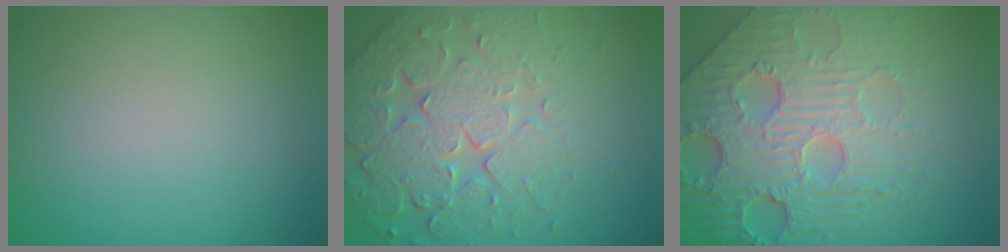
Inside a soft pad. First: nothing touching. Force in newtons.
{"total": 7.8, "press": 5.7, "slide": 5.3}
{"total": 8.0, "press": 6.1, "slide": 5.2}